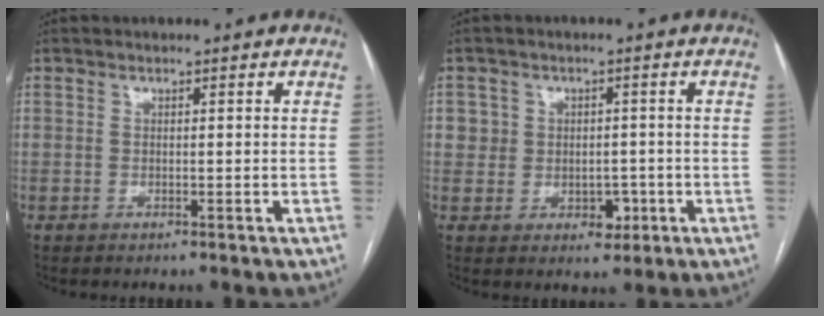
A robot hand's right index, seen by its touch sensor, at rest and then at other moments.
{"total": 4.7, "force": [-0.5, 4.3, 1.9], "torque": [-0.008, 0.010, -0.002]}